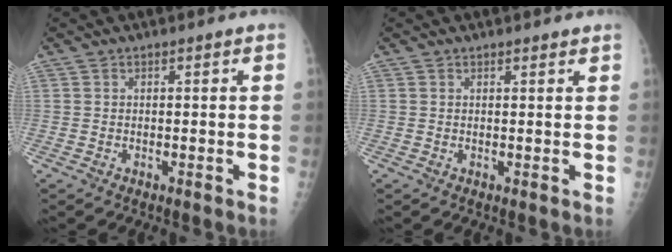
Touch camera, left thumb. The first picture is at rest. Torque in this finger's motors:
{"motor_torque": [-0.03, 0.11, -0.32, -0.17, -0.02]}